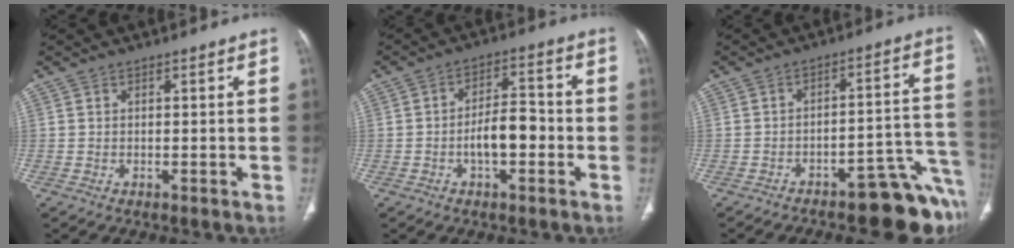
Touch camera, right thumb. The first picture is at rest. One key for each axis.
{"total": 7.6, "fx": -2.0, "fy": 3.8, "fz": 6.3, "tx": -0.097, "ty": 0.028, "tz": -0.037}
{"total": 14.5, "fx": -10.7, "fy": 4.8, "fz": 8.5, "tx": -0.025, "ty": 0.096, "tz": -0.140}